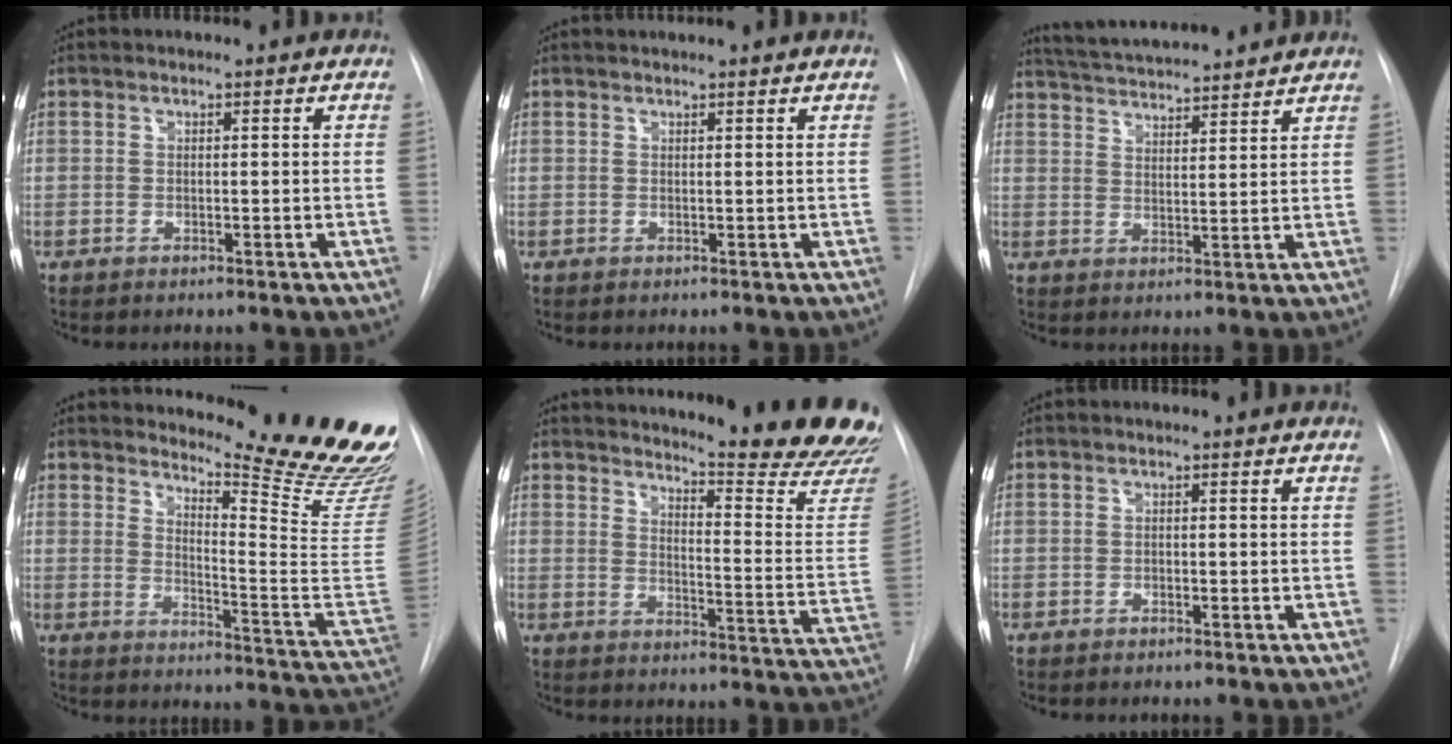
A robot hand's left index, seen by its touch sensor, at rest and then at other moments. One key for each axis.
{"total": 4.5, "fx": 4.3, "fy": 0.3, "fz": 1.3, "tx": -0.016, "ty": 0.027, "tz": 0.045}
{"total": 14.9, "fx": 13.8, "fy": 1.5, "fz": 5.3, "tx": -0.094, "ty": 0.026, "tz": 0.207}
{"total": 21.1, "fx": 19.3, "fy": 0.2, "fz": 8.5, "tx": -0.120, "ty": -0.157, "tz": 0.233}
{"total": 23.7, "fx": 22.1, "fy": 0.5, "fz": 8.6, "tx": -0.126, "ty": -0.141, "tz": 0.259}
{"total": 0.0}